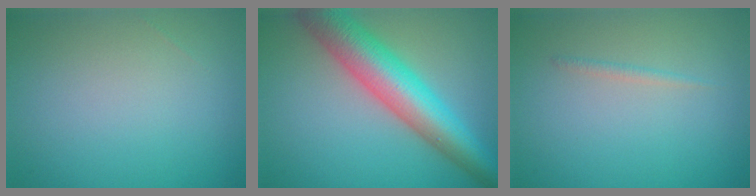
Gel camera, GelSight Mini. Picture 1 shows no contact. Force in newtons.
{"total": 8.8, "press": 8.8, "slide": 0.3}
{"total": 0.7, "press": 0.7, "slide": 0.1}